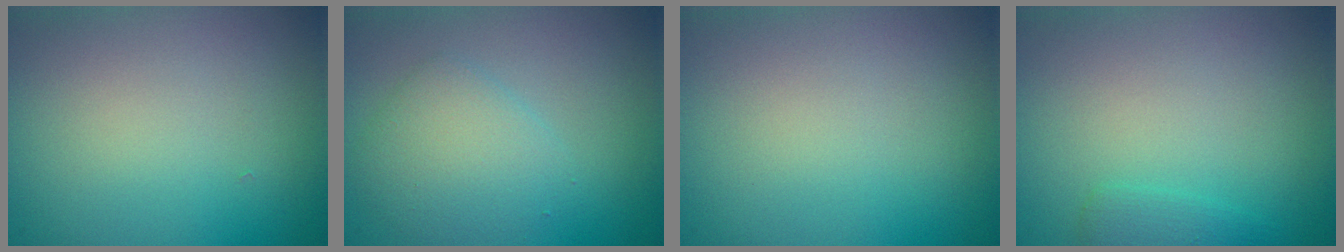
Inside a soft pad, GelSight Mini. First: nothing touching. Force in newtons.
{"total": 3.1, "press": 3.1, "slide": 0.3}
{"total": 0.0}
{"total": 1.3, "press": 1.3, "slide": 0.1}